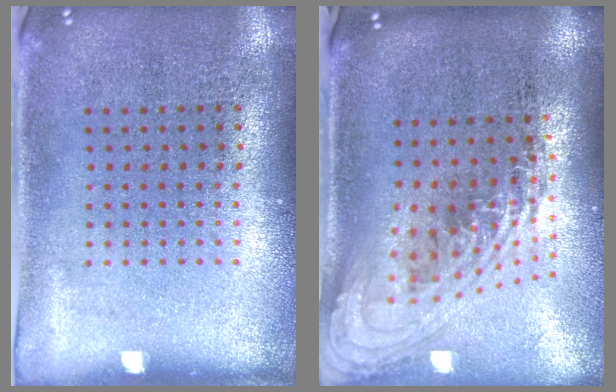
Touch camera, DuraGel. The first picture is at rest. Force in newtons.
{"total": 2.3, "press": 1.7, "slide": 1.6}